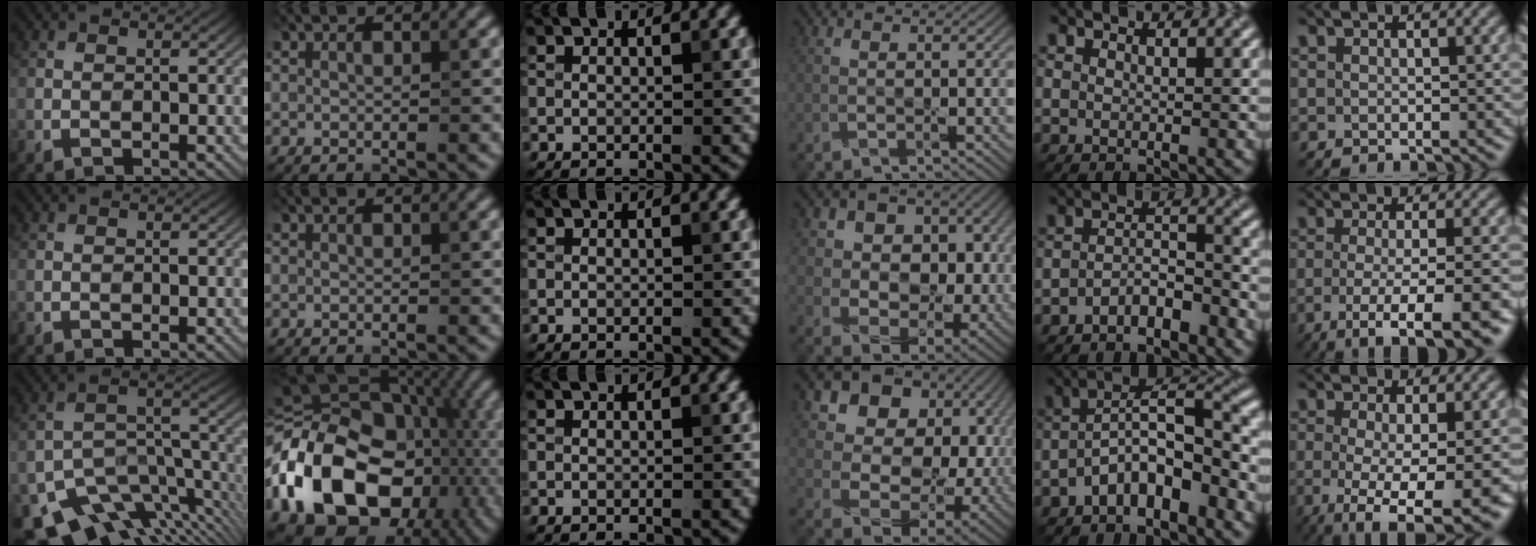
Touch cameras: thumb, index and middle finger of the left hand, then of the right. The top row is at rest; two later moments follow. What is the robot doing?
{"motion": "wipe", "object": "bowl"}